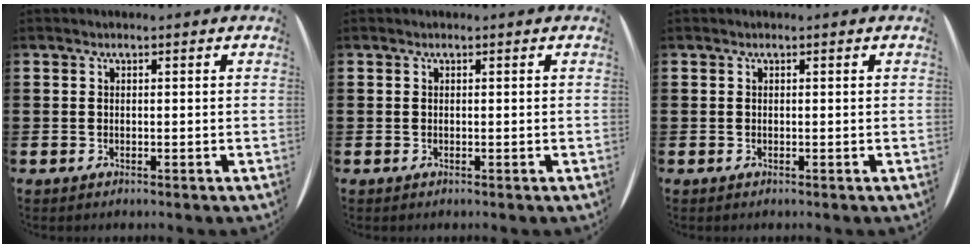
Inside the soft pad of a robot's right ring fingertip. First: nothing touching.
{"total": 0.0}
{"total": 0.0}